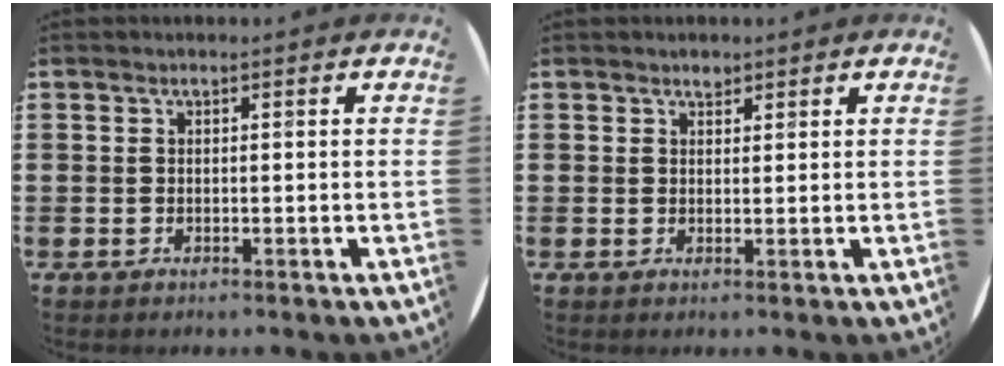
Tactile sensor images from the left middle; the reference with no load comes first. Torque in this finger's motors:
{"motor_torque": [0.30, -0.19, 0.00, 0.00]}